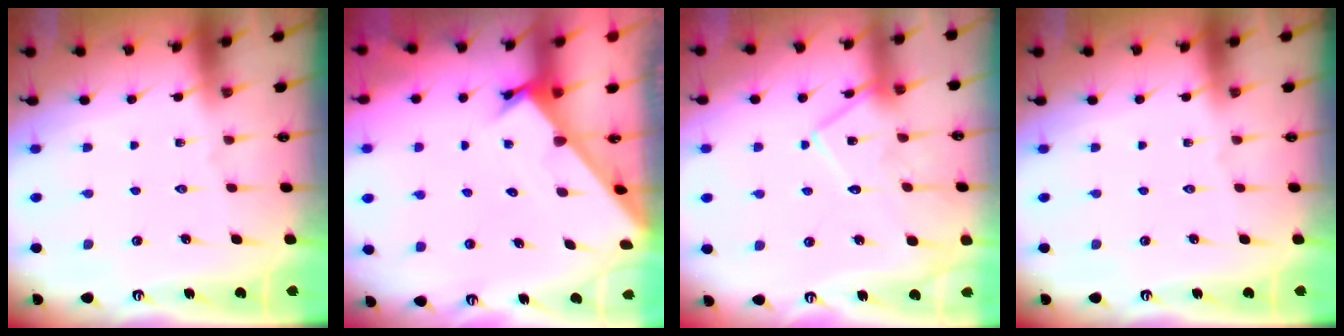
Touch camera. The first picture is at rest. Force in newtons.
{"total": 2.3, "press": 2.3, "slide": 0.0}
{"total": 13.4, "press": 13.4, "slide": 0.5}
{"total": 0.0}